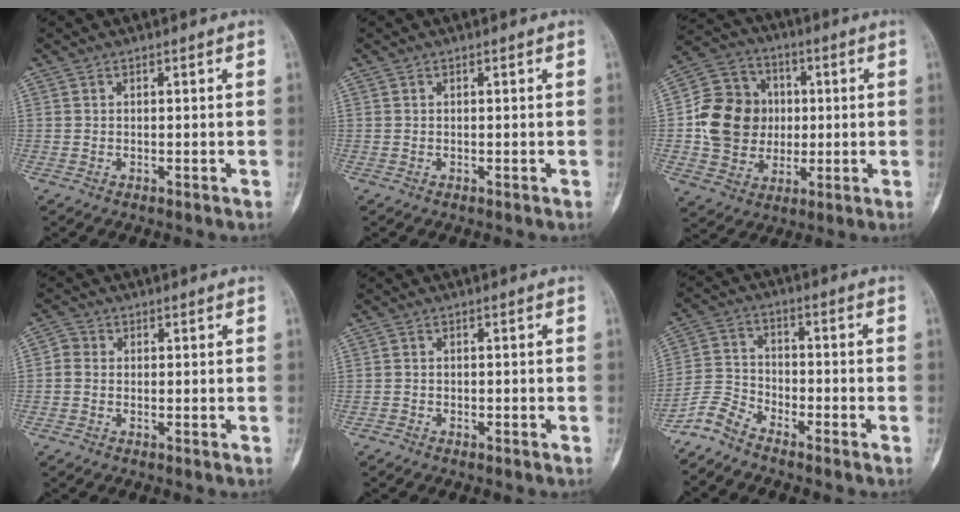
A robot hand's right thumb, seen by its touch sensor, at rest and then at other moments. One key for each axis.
{"total": 0.0}
{"total": 15.6, "fx": 0.5, "fy": 13.6, "fz": 7.8, "tx": -0.113, "ty": 0.019, "tz": 0.014}
{"total": 2.1, "fx": -0.3, "fy": 1.8, "fz": 1.0, "tx": -0.014, "ty": 0.003, "tz": -0.016}
{"total": 0.8, "fx": -0.7, "fy": 0.3, "fz": 0.2, "tx": -0.007, "ty": 0.002, "tz": -0.017}
{"total": 6.1, "fx": -5.6, "fy": 1.6, "fz": 1.8, "tx": -0.041, "ty": 0.033, "tz": -0.124}